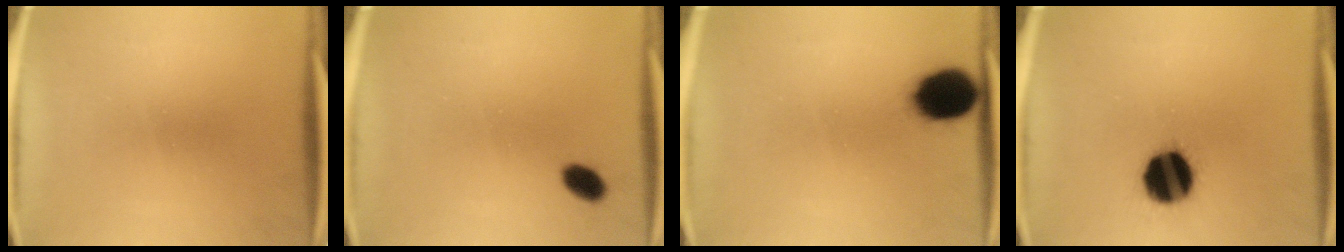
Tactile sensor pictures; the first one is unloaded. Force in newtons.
{"total": 3.3}
{"total": 10.7}
{"total": 15.0}